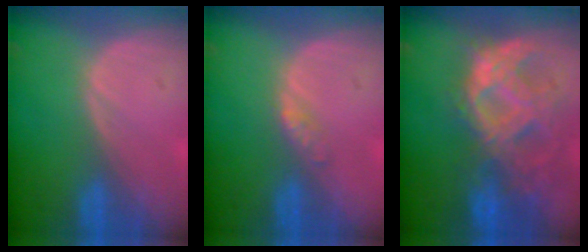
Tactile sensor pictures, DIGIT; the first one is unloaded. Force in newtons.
{"total": 1.4, "press": 1.4, "slide": 0.1}
{"total": 10.9, "press": 9.3, "slide": 5.7}